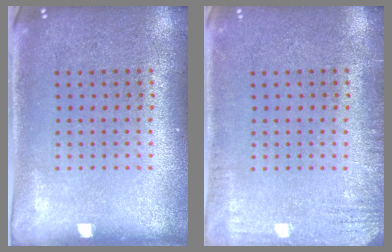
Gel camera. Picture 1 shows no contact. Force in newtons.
{"total": 2.1, "press": 2.1, "slide": 0.2}